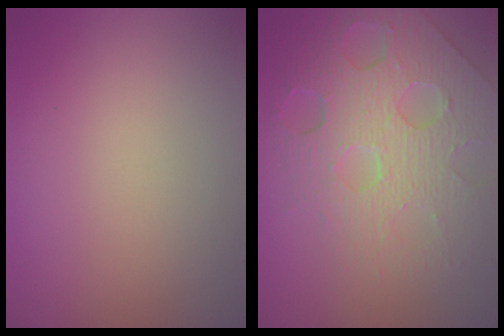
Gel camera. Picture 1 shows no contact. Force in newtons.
{"total": 7.8, "press": 5.3, "slide": 5.7}